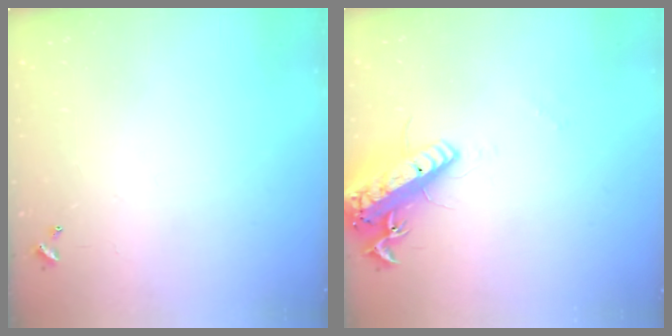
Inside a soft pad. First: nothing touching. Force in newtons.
{"total": 17.2, "press": 16.8, "slide": 3.6}